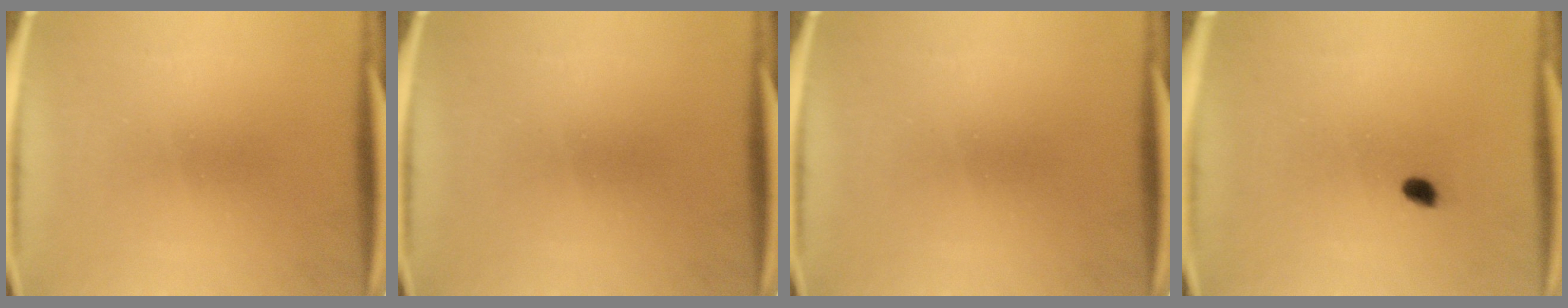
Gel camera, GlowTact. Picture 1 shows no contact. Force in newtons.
{"total": 0.0}
{"total": 0.0}
{"total": 1.6}